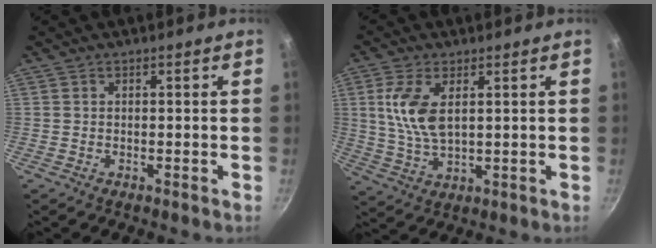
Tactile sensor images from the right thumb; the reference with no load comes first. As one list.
[{"total": 9.1, "force": [2.3, 4.6, 7.6], "torque": [-0.153, -0.009, 0.050]}]